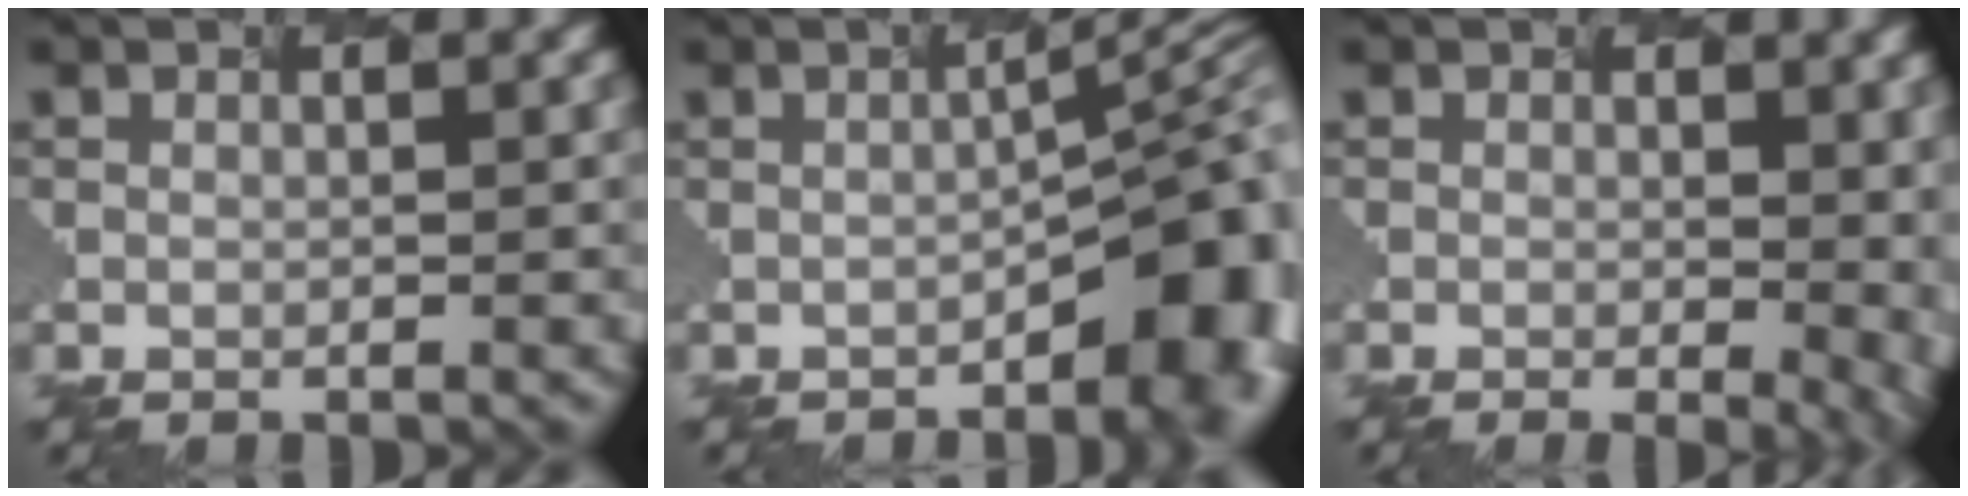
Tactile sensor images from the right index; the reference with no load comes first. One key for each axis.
{"total": 9.0, "fx": -2.7, "fy": 2.9, "fz": 8.1, "tx": -0.084, "ty": 0.003, "tz": -0.027}
{"total": 5.9, "fx": -0.3, "fy": 2.7, "fz": 5.3, "tx": -0.020, "ty": -0.005, "tz": 0.007}